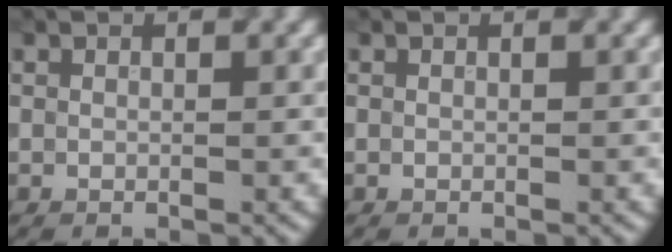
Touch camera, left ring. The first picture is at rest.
{"total": 0.0}